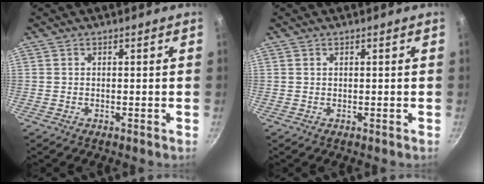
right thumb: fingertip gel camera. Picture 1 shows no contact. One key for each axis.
{"total": 0.0}